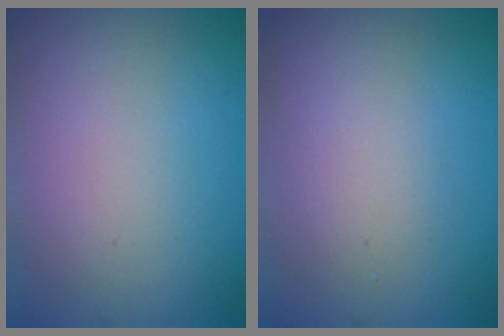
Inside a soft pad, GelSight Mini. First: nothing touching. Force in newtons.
{"total": 1.8, "press": 1.8, "slide": 0.1}